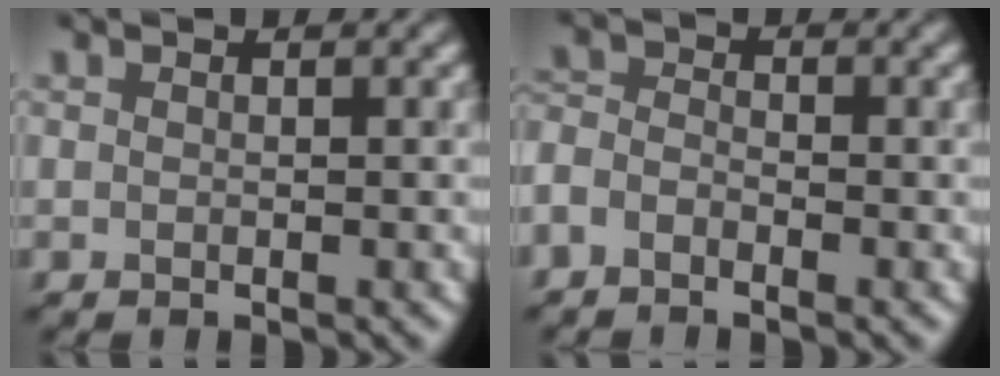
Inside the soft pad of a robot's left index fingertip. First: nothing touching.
{"total": 2.1, "force": [-1.5, 1.0, 1.0], "torque": [-0.023, 0.001, -0.041]}